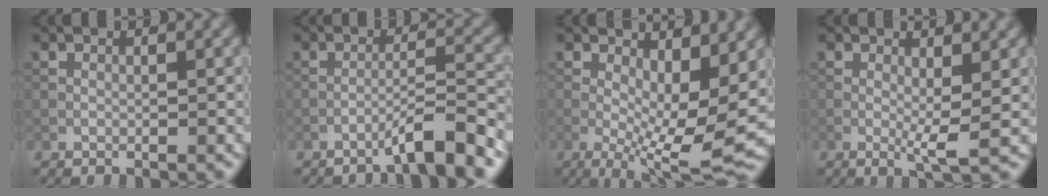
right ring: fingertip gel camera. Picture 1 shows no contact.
{"total": 4.1, "force": [-3.0, 0.1, 2.8], "torque": [-0.042, 0.017, -0.060]}
{"total": 9.8, "force": [-0.3, 3.3, 9.2], "torque": [-0.153, -0.008, -0.003]}
{"total": 2.8, "force": [0.0, 0.4, 2.8], "torque": [-0.052, -0.009, -0.001]}